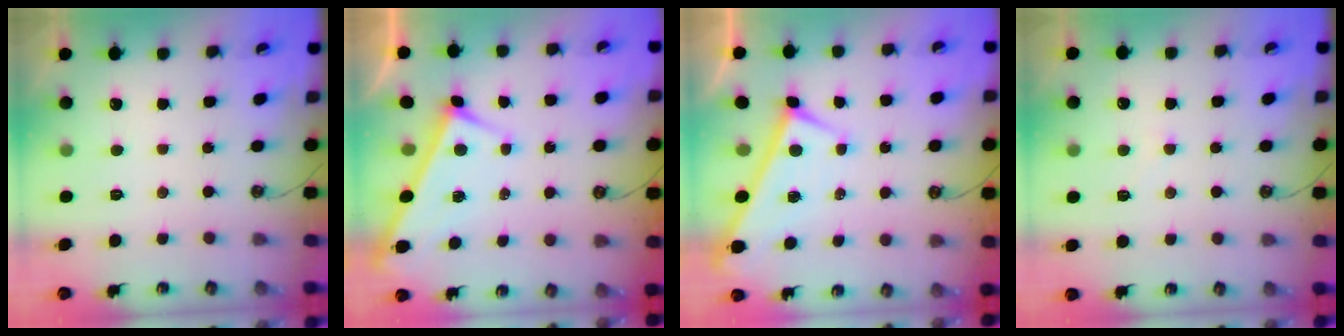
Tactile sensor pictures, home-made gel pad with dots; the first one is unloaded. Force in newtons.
{"total": 4.5, "press": 4.5, "slide": 0.1}
{"total": 0.0}
{"total": 3.0, "press": 3.0, "slide": 0.5}